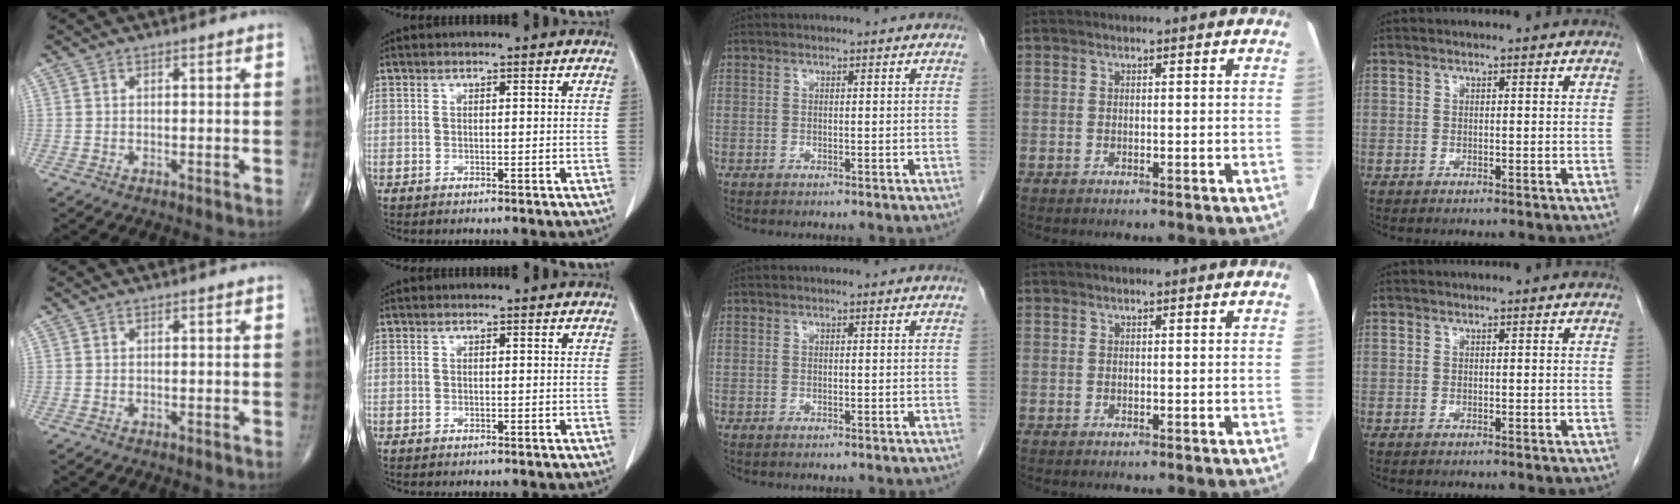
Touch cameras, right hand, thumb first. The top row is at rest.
{}